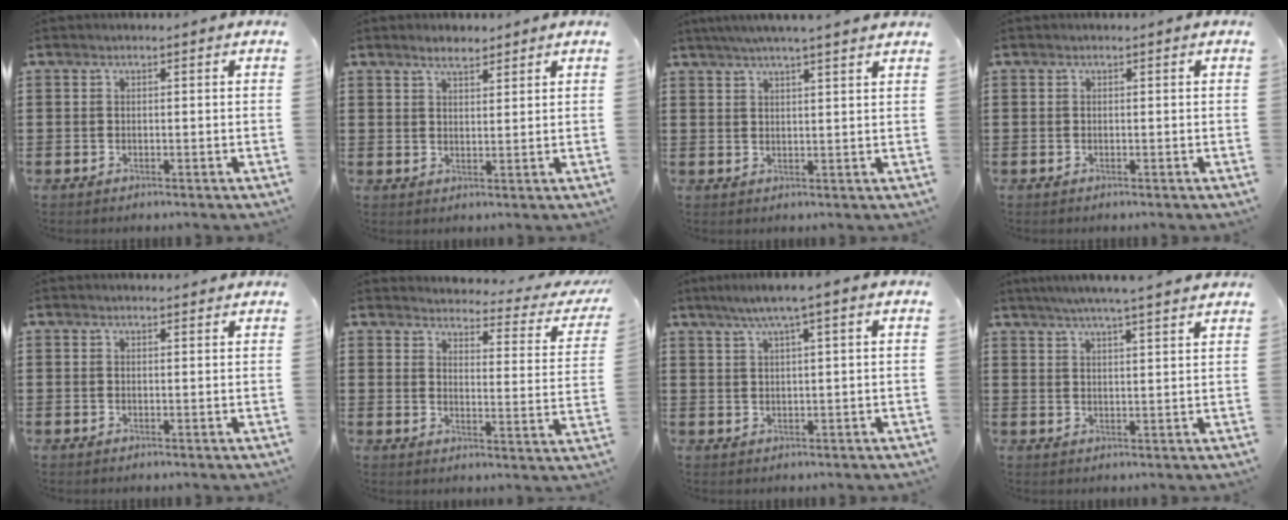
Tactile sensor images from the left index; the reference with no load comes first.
{"total": 2.9, "force": [2.5, 0.7, 1.3], "torque": [-0.031, 0.004, 0.046]}
{"total": 3.7, "force": [3.2, -0.6, 1.6], "torque": [-0.041, -0.007, 0.057]}
{"total": 0.0}
{"total": 1.0, "force": [1.0, 0.0, 0.2], "torque": [-0.005, -0.001, 0.019]}
{"total": 3.0, "force": [2.8, 0.2, 1.0], "torque": [-0.032, -0.028, 0.039]}
{"total": 3.6, "force": [1.8, -0.1, 3.1], "torque": [-0.063, 0.000, 0.030]}
{"total": 4.7, "force": [4.2, -0.6, 2.0], "torque": [-0.051, -0.015, 0.072]}